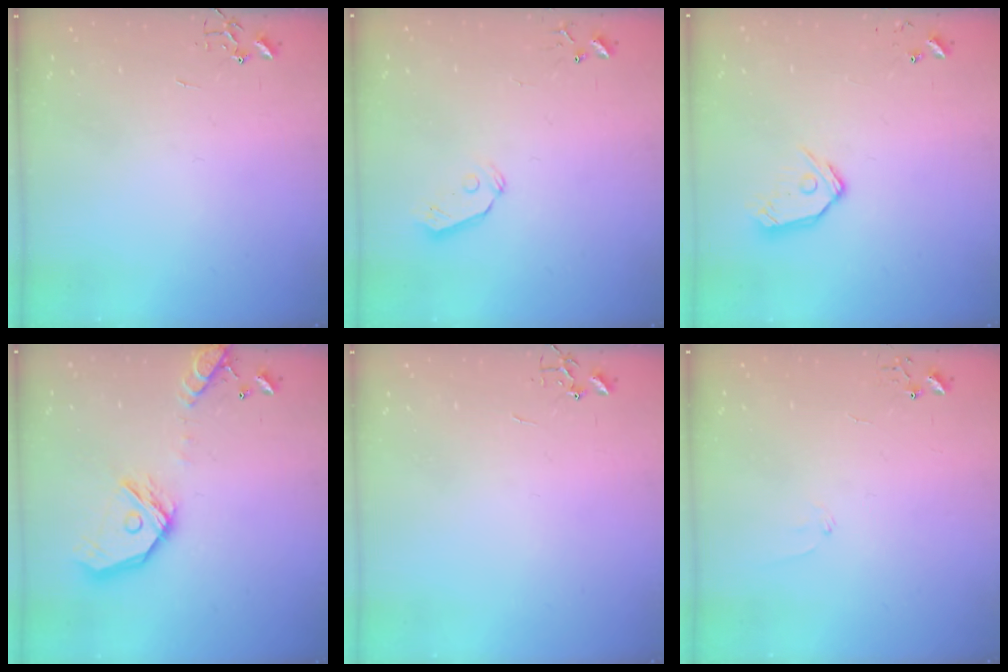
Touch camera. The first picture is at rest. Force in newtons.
{"total": 6.4, "press": 6.4, "slide": 0.6}
{"total": 10.1, "press": 10.1, "slide": 1.2}
{"total": 17.0, "press": 16.8, "slide": 2.7}
{"total": 0.0}
{"total": 5.5, "press": 5.5, "slide": 0.6}